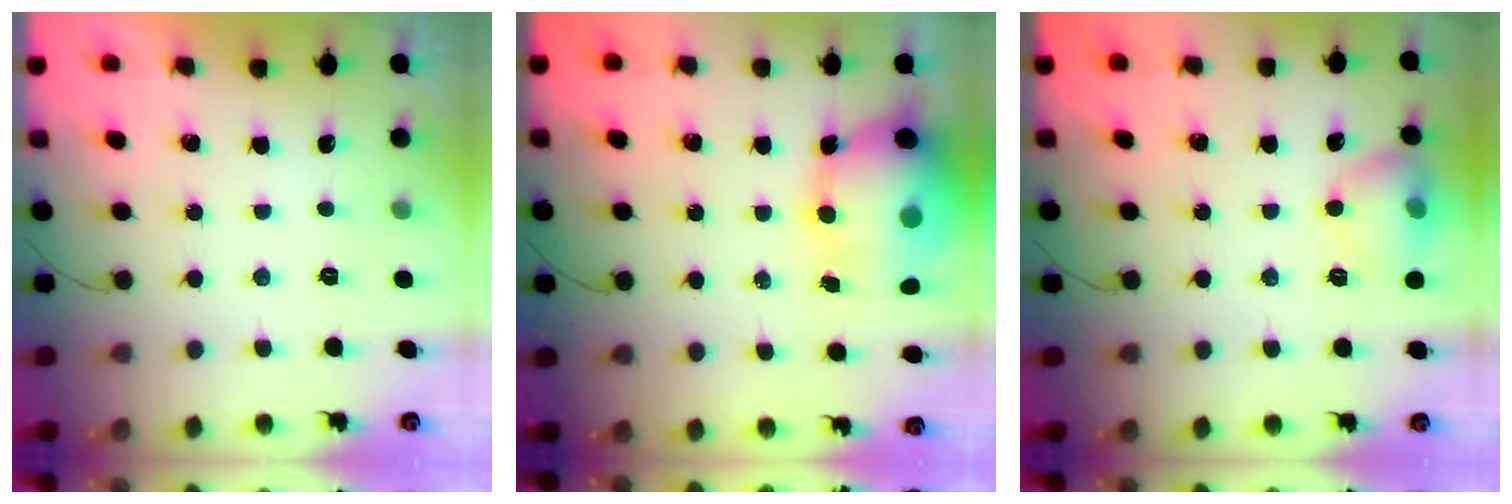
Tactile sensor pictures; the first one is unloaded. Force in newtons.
{"total": 16.9, "press": 16.3, "slide": 4.5}
{"total": 10.0, "press": 9.9, "slide": 1.5}